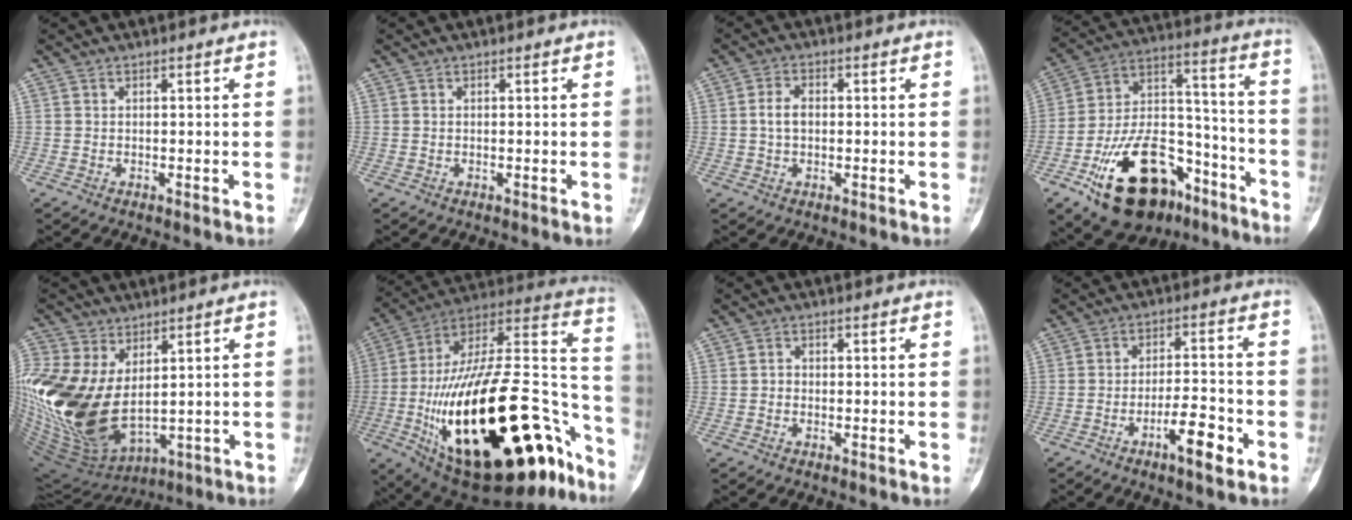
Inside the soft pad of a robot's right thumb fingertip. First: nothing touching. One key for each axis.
{"total": 0.0}
{"total": 3.5, "fx": 0.0, "fy": 2.3, "fz": 2.7, "tx": -0.051, "ty": 0.010, "tz": -0.005}
{"total": 25.8, "fx": -14.0, "fy": 14.3, "fz": 16.3, "tx": -0.285, "ty": 0.081, "tz": -0.227}
{"total": 21.5, "fx": 2.7, "fy": 13.5, "fz": 16.5, "tx": -0.370, "ty": -0.032, "tz": 0.079}
{"total": 42.7, "fx": -17.3, "fy": 17.8, "fz": 34.8, "tx": -0.515, "ty": 0.063, "tz": -0.267}
{"total": 1.1, "fx": -0.3, "fy": 1.0, "fz": 0.5, "tx": 0.002, "ty": 0.004, "tz": -0.008}
{"total": 6.5, "fx": -3.5, "fy": 1.8, "fz": 5.2, "tx": -0.077, "ty": 0.021, "tz": -0.055}